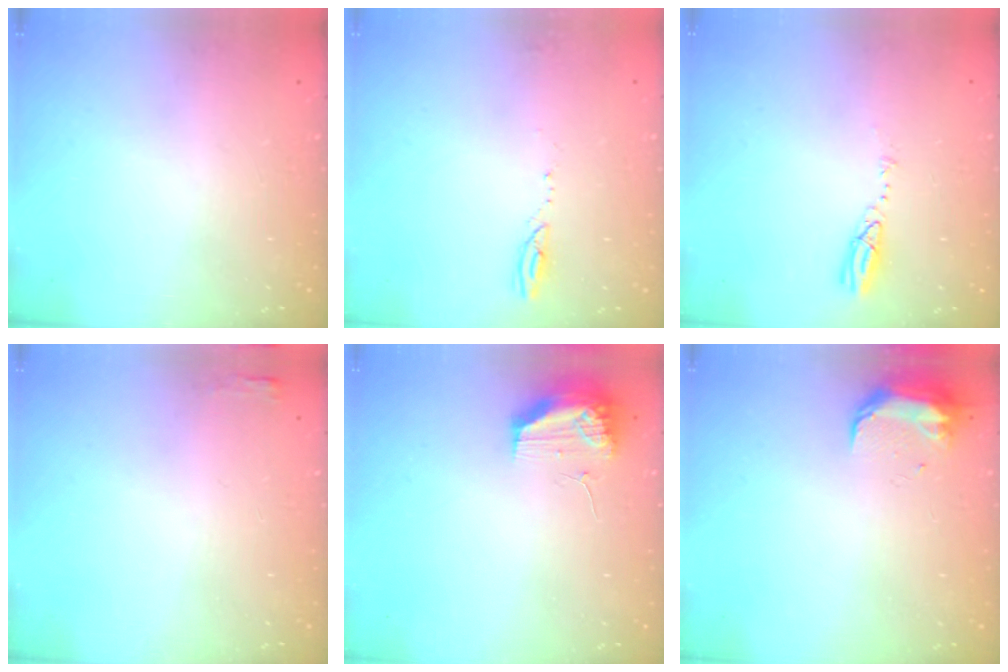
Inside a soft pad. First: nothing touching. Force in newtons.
{"total": 3.0, "press": 3.0, "slide": 0.4}
{"total": 3.8, "press": 3.8, "slide": 0.3}
{"total": 2.7, "press": 2.6, "slide": 0.8}
{"total": 10.5, "press": 10.4, "slide": 1.5}
{"total": 9.4, "press": 9.4, "slide": 0.4}